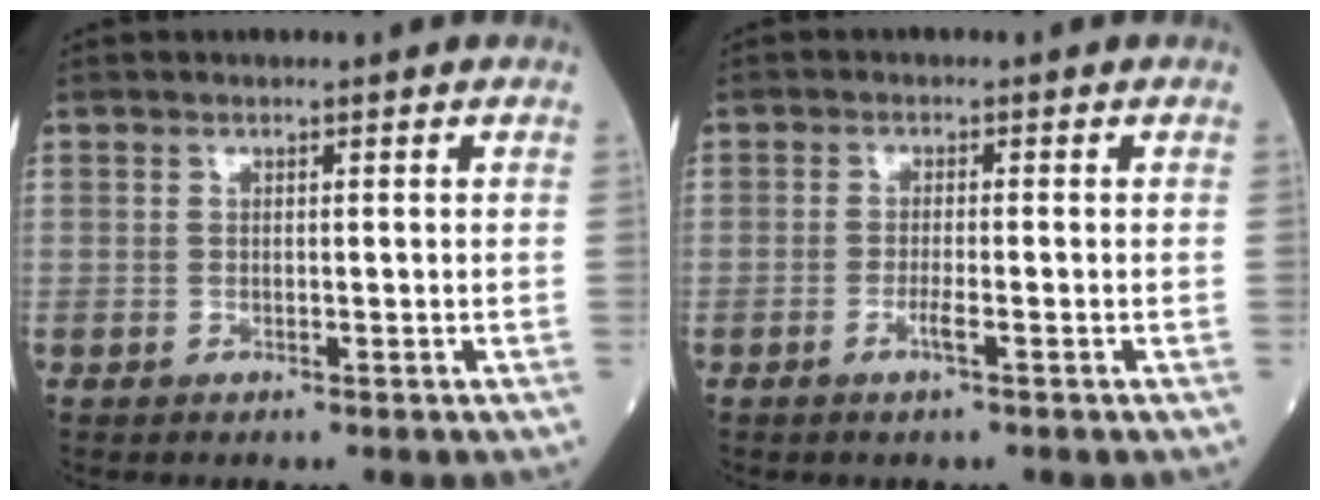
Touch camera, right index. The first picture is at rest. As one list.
[{"total": 2.0, "force": [-1.1, -0.1, 1.7], "torque": [-0.031, -0.003, -0.024]}]